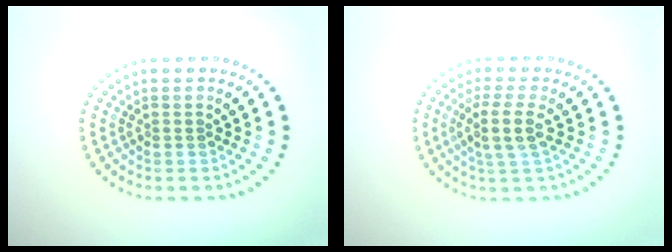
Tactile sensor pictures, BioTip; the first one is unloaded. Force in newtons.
{"total": 2.7, "press": 2.2, "slide": 1.6}